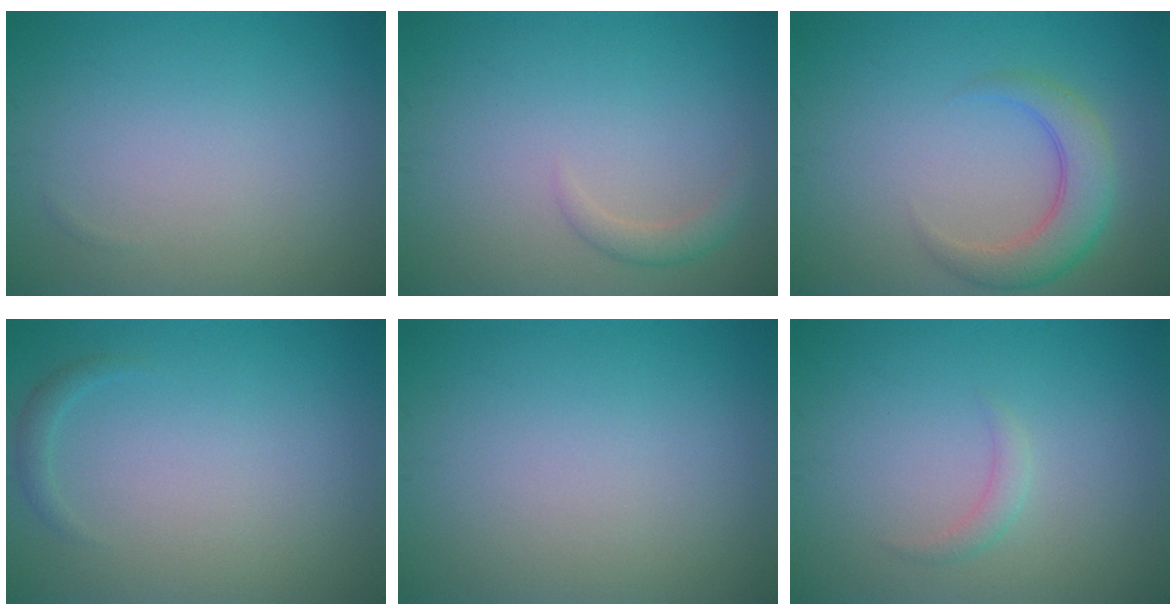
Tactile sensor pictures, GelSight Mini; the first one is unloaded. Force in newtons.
{"total": 1.4, "press": 1.4, "slide": 0.1}
{"total": 4.1, "press": 4.1, "slide": 0.3}
{"total": 0.9, "press": 0.9, "slide": 0.1}
{"total": 0.0}
{"total": 1.1, "press": 1.1, "slide": 0.1}